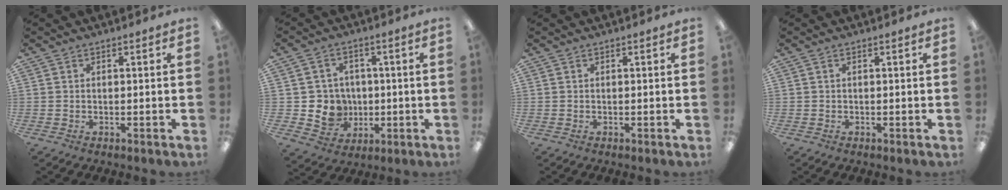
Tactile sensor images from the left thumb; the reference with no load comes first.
{"total": 7.5, "force": [-0.2, 7.3, 1.6], "torque": [-0.046, 0.005, 0.005]}
{"total": 0.0}
{"total": 0.0}